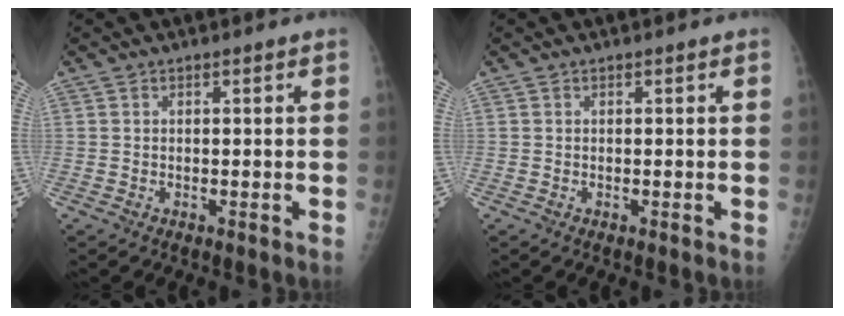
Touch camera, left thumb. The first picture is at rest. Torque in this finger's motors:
{"motor_torque": [0.02, 0.04, 0.01, -0.03, 0.00]}